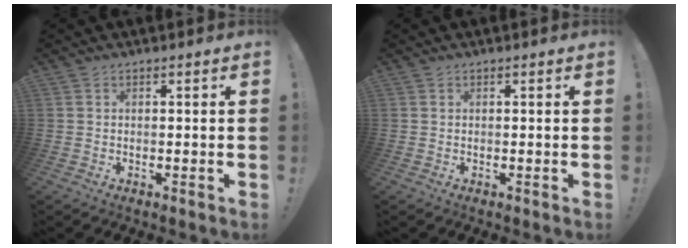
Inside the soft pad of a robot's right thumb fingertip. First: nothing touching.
{"total": 0.0}